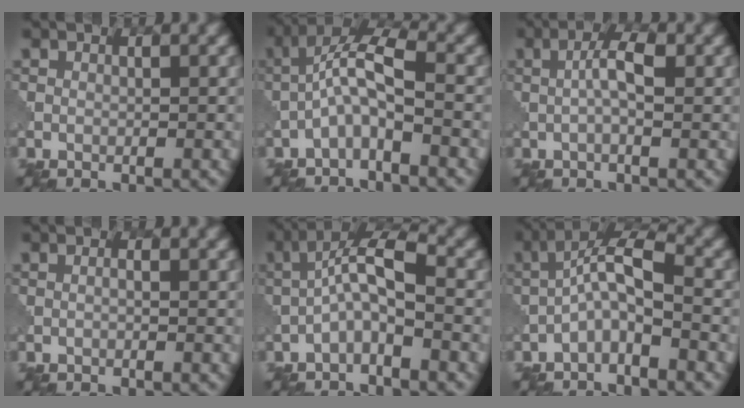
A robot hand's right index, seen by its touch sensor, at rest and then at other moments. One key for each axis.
{"total": 4.7, "fx": -1.5, "fy": 1.1, "fz": 4.3, "tx": -0.085, "ty": 0.020, "tz": -0.038}
{"total": 3.1, "fx": 0.3, "fy": 0.8, "fz": 3.0, "tx": -0.060, "ty": 0.007, "tz": 0.001}
{"total": 0.5, "fx": -0.1, "fy": 0.1, "fz": 0.5, "tx": -0.012, "ty": -0.002, "tz": -0.005}
{"total": 4.3, "fx": -1.0, "fy": 1.1, "fz": 4.1, "tx": -0.075, "ty": 0.020, "tz": -0.029}
{"total": 4.1, "fx": -1.5, "fy": 1.1, "fz": 3.7, "tx": -0.071, "ty": 0.020, "tz": -0.037}